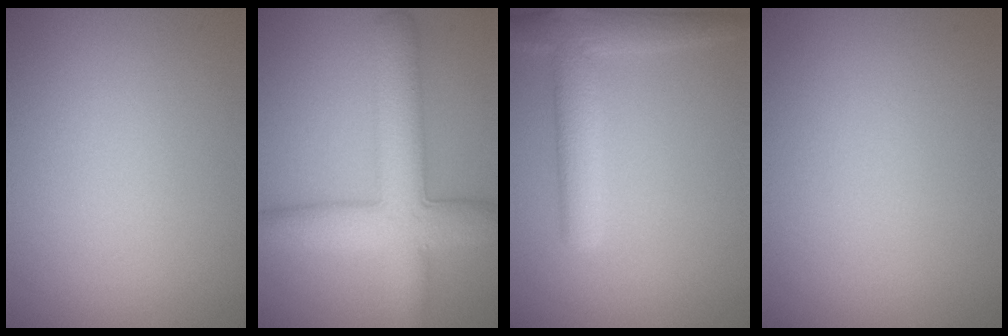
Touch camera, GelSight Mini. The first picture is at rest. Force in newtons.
{"total": 7.3, "press": 7.3, "slide": 0.3}
{"total": 4.2, "press": 4.2, "slide": 0.2}
{"total": 0.0}